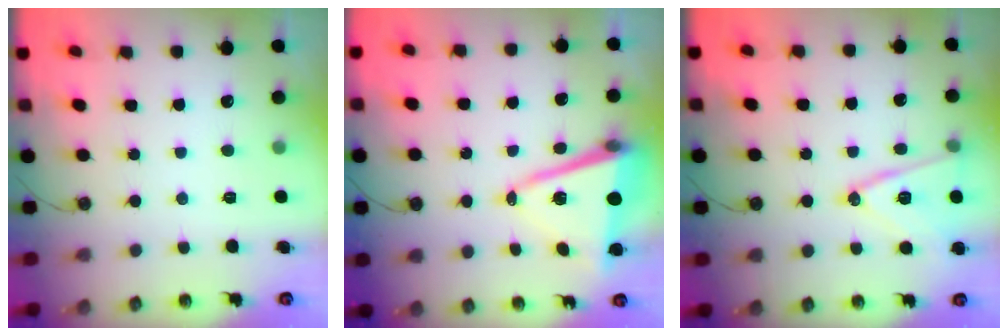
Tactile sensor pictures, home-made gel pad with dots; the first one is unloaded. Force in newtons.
{"total": 12.1, "press": 11.7, "slide": 2.9}
{"total": 14.5, "press": 14.1, "slide": 3.3}